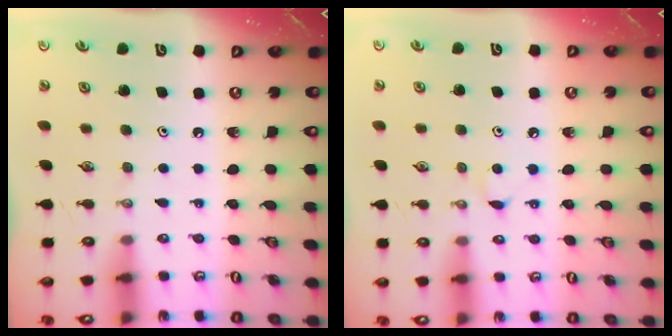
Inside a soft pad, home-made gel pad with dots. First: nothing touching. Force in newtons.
{"total": 3.9, "press": 3.9, "slide": 0.6}